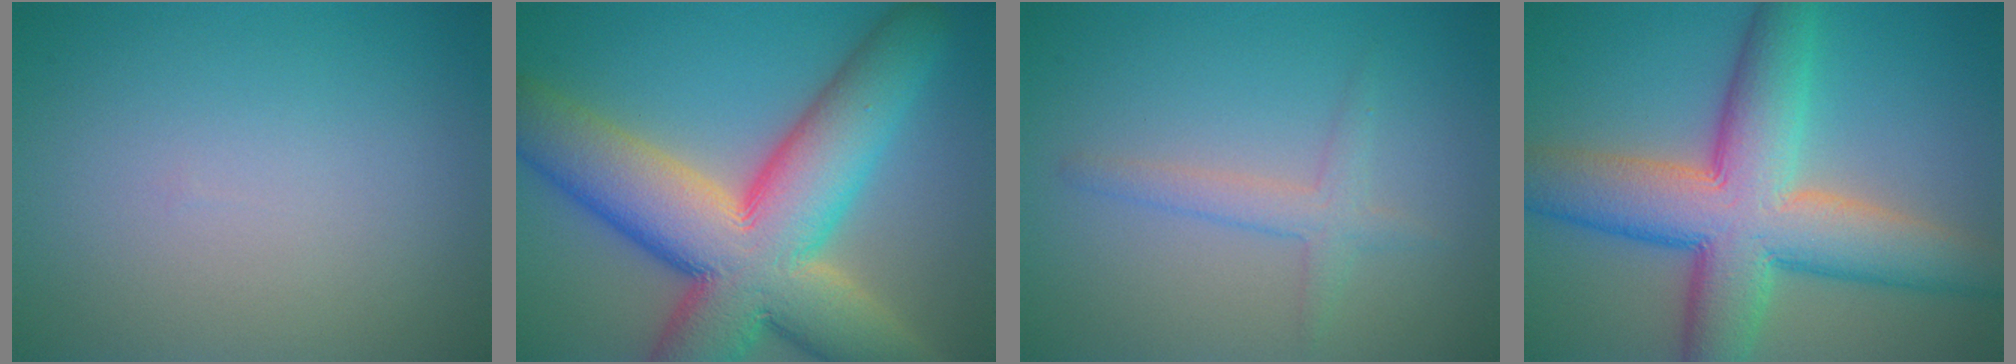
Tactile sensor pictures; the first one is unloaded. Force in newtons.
{"total": 15.3, "press": 15.3, "slide": 1.1}
{"total": 2.0, "press": 2.0, "slide": 0.1}
{"total": 11.2, "press": 11.2, "slide": 0.2}